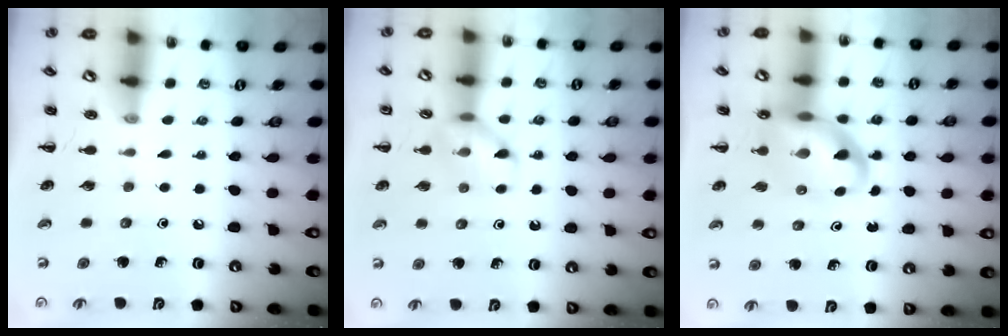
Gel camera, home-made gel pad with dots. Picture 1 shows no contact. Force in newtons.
{"total": 10.7, "press": 10.7, "slide": 1.0}
{"total": 12.5, "press": 11.9, "slide": 3.5}